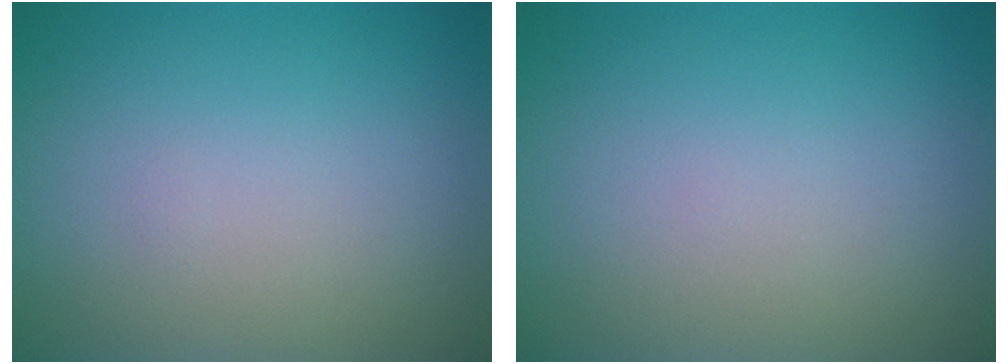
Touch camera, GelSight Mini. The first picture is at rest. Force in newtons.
{"total": 0.0}